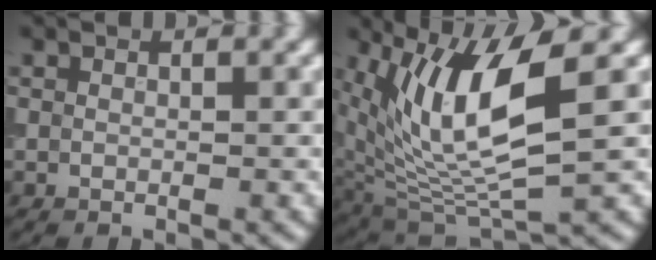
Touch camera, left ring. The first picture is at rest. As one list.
[{"total": 9.1, "force": [3.0, 2.9, 8.1], "torque": [-0.169, -0.013, 0.059]}]